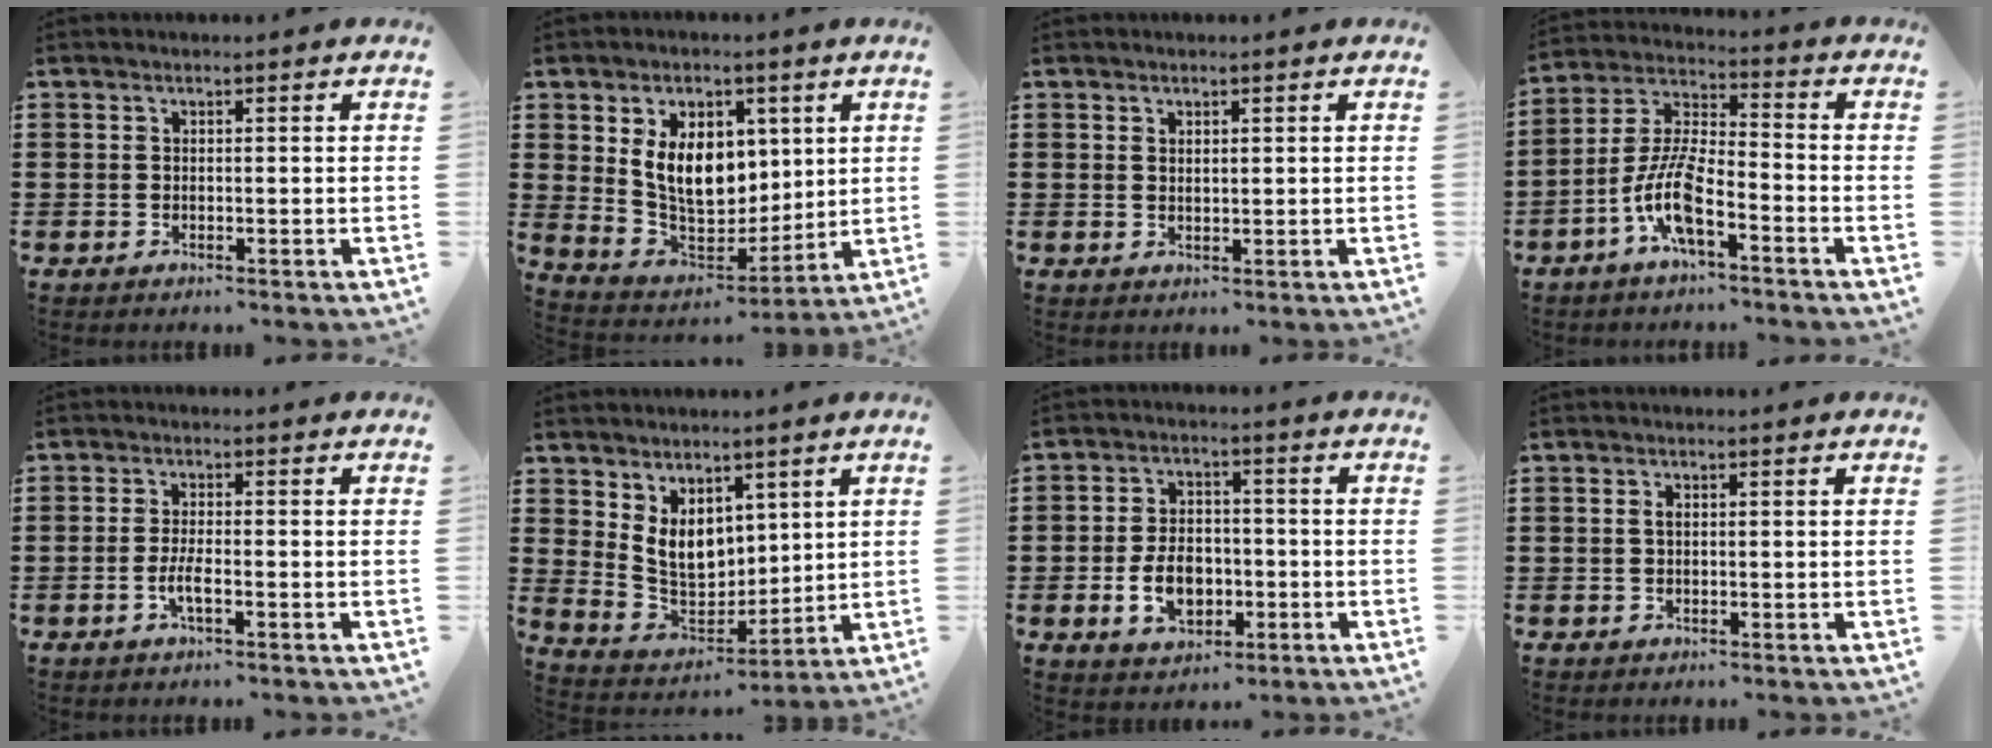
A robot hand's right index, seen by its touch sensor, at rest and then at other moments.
{"total": 10.0, "force": [2.5, 7.1, 6.6], "torque": [-0.137, 0.004, 0.044]}
{"total": 1.0, "force": [0.8, 0.5, 0.3], "torque": [-0.007, 0.004, 0.015]}
{"total": 9.3, "force": [-4.8, 2.5, 7.6], "torque": [-0.180, -0.006, -0.096]}
{"total": 2.7, "force": [-1.1, 0.4, 2.5], "torque": [-0.049, -0.002, -0.022]}
{"total": 7.6, "force": [3.5, 5.6, 3.9], "torque": [-0.095, -0.008, 0.068]}
{"total": 6.8, "force": [-1.8, 4.5, 4.7], "torque": [-0.082, 0.001, -0.037]}
{"total": 0.9, "force": [0.1, 0.4, 0.8], "torque": [-0.017, 0.001, 0.002]}